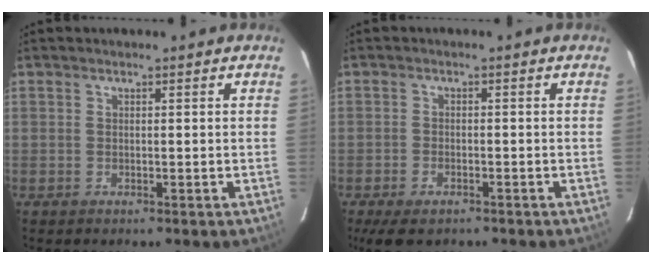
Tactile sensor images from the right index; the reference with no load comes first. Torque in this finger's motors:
{"motor_torque": [0.39, -0.36, 0.14, 0.01]}